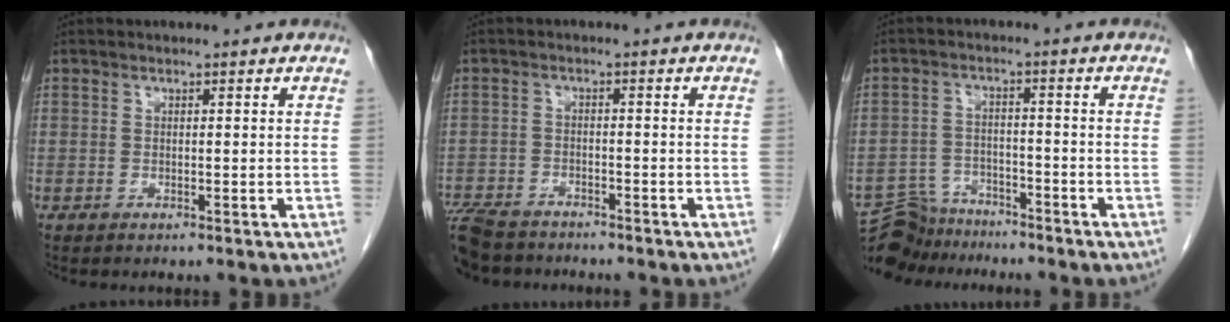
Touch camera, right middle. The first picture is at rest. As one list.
[{"total": 10.5, "force": [-8.8, 4.2, 4.1], "torque": [-0.098, -0.016, -0.141]}, {"total": 7.4, "force": [-6.8, 2.8, 0.0], "torque": [-0.002, 0.007, -0.120]}]